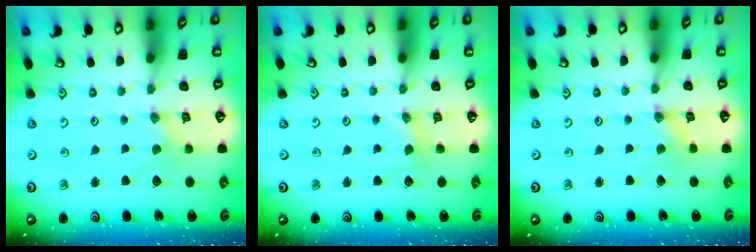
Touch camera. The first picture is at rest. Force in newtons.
{"total": 2.8, "press": 2.8, "slide": 0.5}
{"total": 0.0}